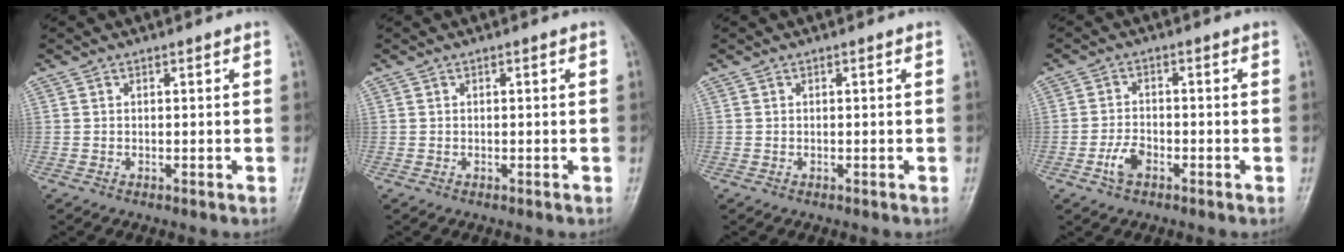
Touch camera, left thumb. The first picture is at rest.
{"total": 0.0}
{"total": 0.0}
{"total": 3.9, "force": [-1.9, 2.3, 2.5], "torque": [-0.047, 0.011, -0.037]}